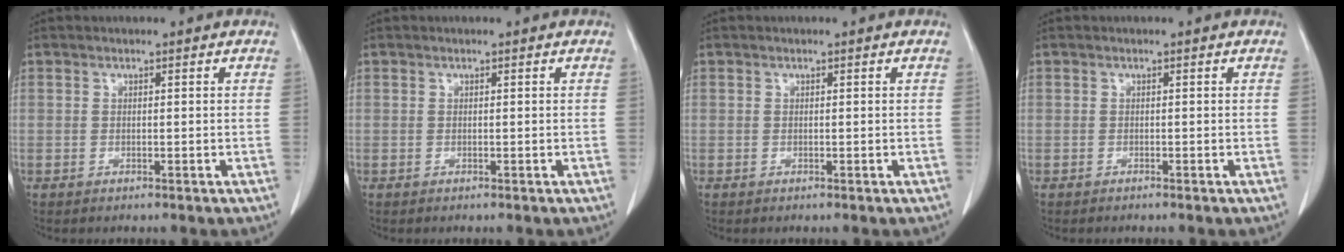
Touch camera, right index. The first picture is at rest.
{"total": 0.0}
{"total": 0.0}
{"total": 0.0}